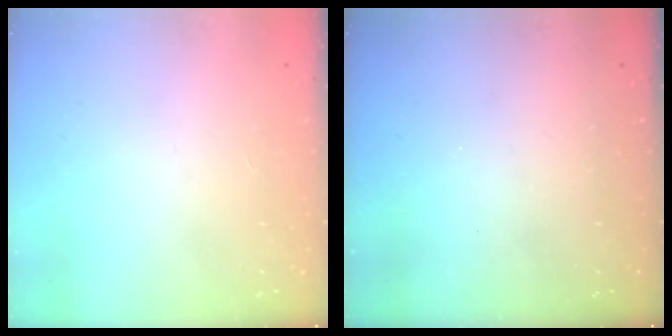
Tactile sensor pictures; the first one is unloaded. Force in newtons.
{"total": 0.0}